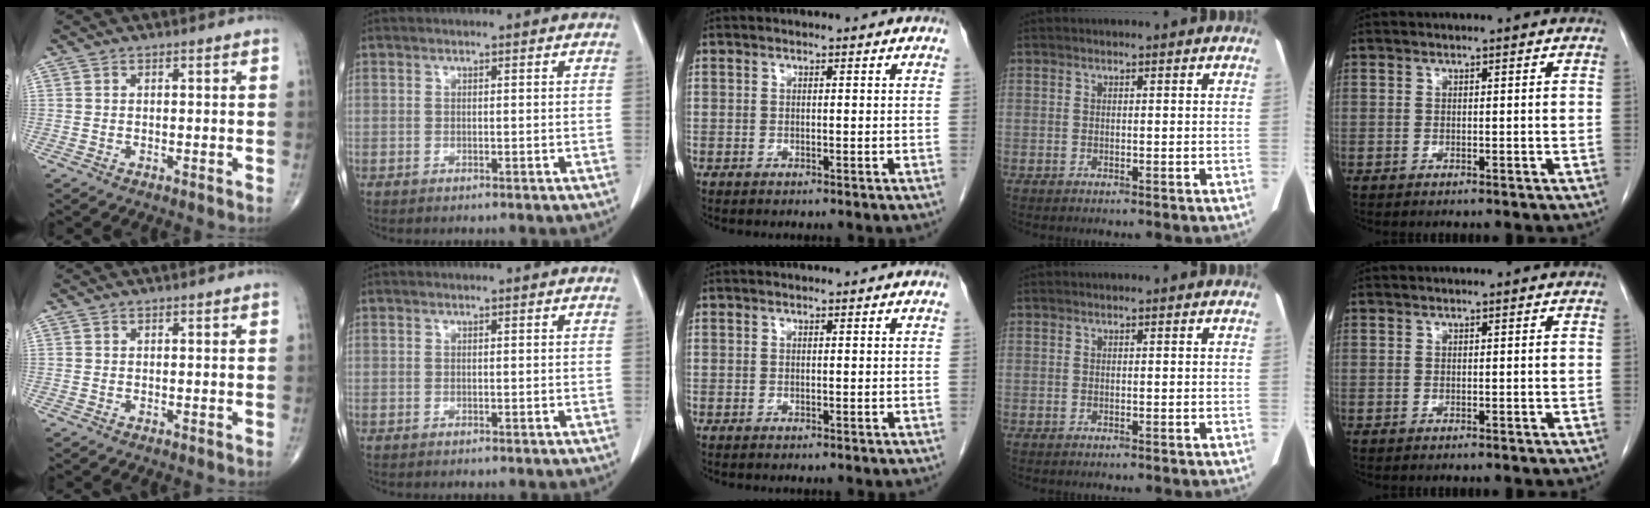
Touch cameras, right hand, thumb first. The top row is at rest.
{}